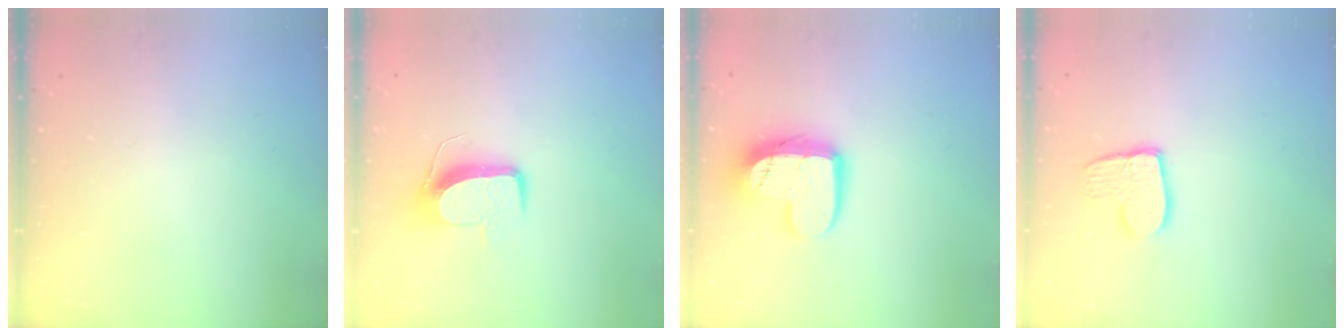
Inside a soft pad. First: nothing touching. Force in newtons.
{"total": 9.6, "press": 9.6, "slide": 0.2}
{"total": 12.7, "press": 12.7, "slide": 1.0}
{"total": 8.9, "press": 8.9, "slide": 0.4}